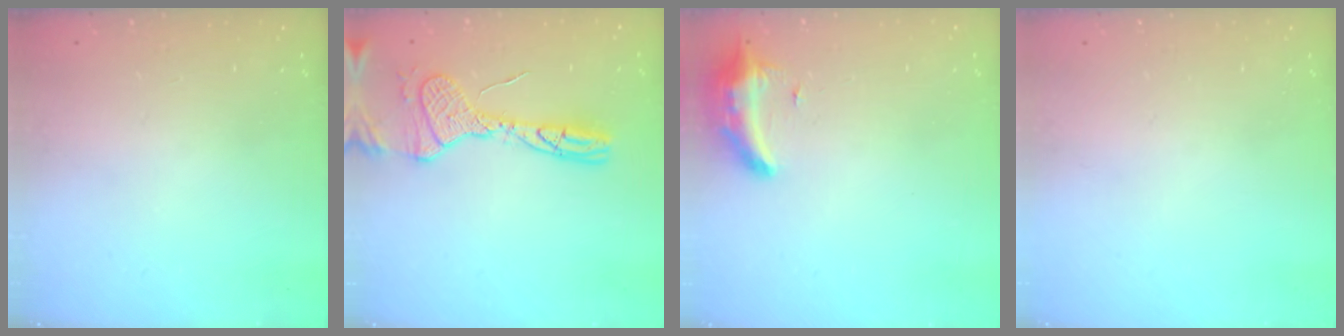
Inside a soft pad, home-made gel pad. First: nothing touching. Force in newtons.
{"total": 14.2, "press": 14.2, "slide": 1.3}
{"total": 8.5, "press": 8.4, "slide": 1.4}
{"total": 0.0}